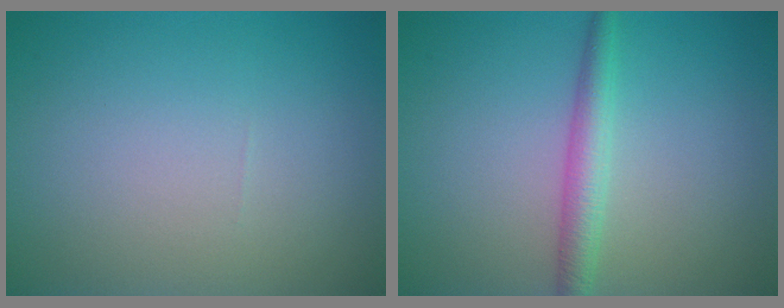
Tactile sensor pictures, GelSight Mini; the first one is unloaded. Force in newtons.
{"total": 2.5, "press": 2.5, "slide": 0.1}